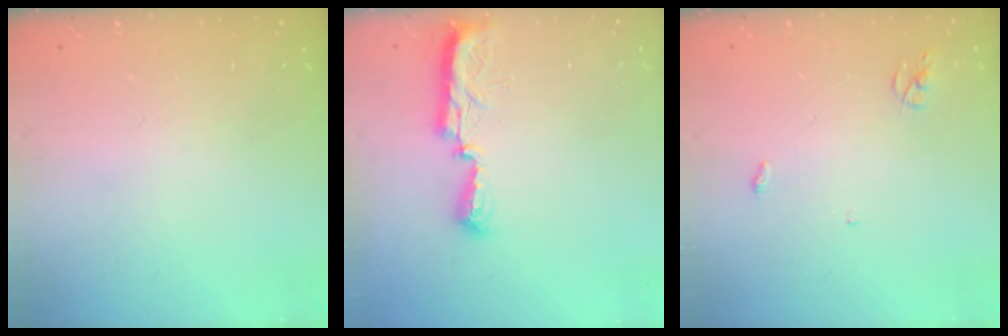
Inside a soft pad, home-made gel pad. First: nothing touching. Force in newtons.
{"total": 7.7, "press": 7.6, "slide": 0.7}
{"total": 2.6, "press": 2.6, "slide": 0.2}